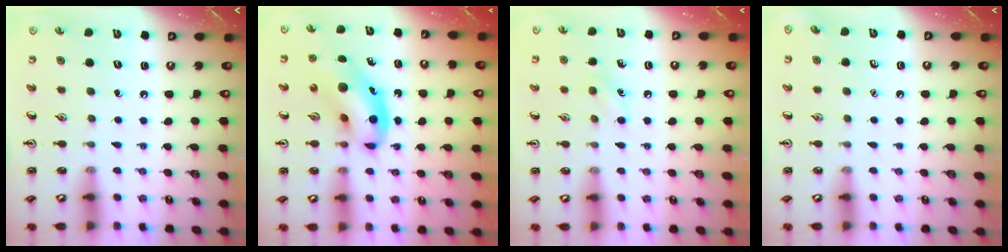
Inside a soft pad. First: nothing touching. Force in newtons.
{"total": 9.7, "press": 9.4, "slide": 2.5}
{"total": 6.5, "press": 6.3, "slide": 1.7}
{"total": 0.0}